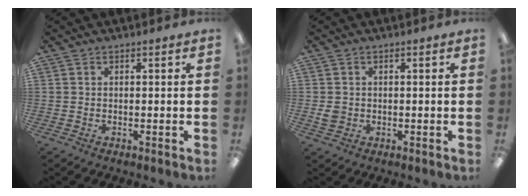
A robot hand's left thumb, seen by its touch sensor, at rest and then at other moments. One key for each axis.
{"total": 2.4, "fx": 0.1, "fy": 2.1, "fz": 1.2, "tx": -0.024, "ty": 0.006, "tz": 0.001}